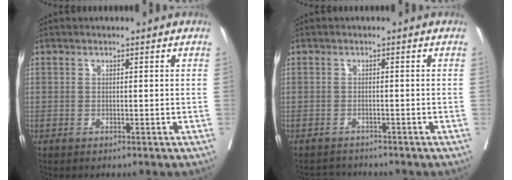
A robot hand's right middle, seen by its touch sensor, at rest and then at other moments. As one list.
[{"total": 2.3, "force": [-2.3, 0.3, -0.4], "torque": [0.006, -0.010, -0.037]}]